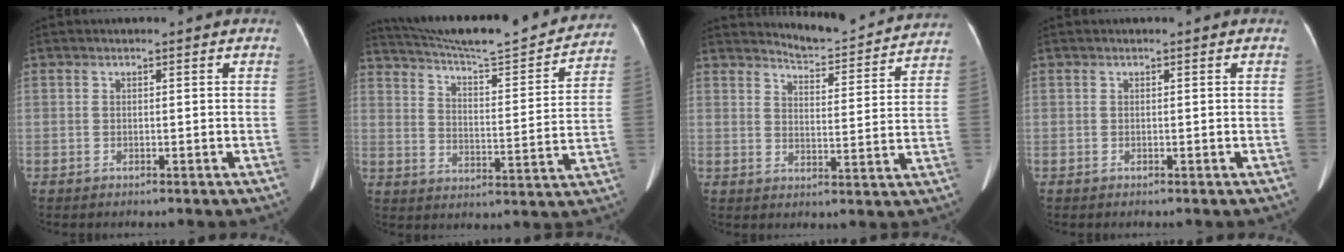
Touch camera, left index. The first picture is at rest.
{"total": 22.9, "force": [21.2, 1.6, 8.6], "torque": [-0.141, -0.034, 0.290]}
{"total": 11.9, "force": [11.8, 0.9, 1.5], "torque": [-0.019, -0.024, 0.142]}
{"total": 0.0}